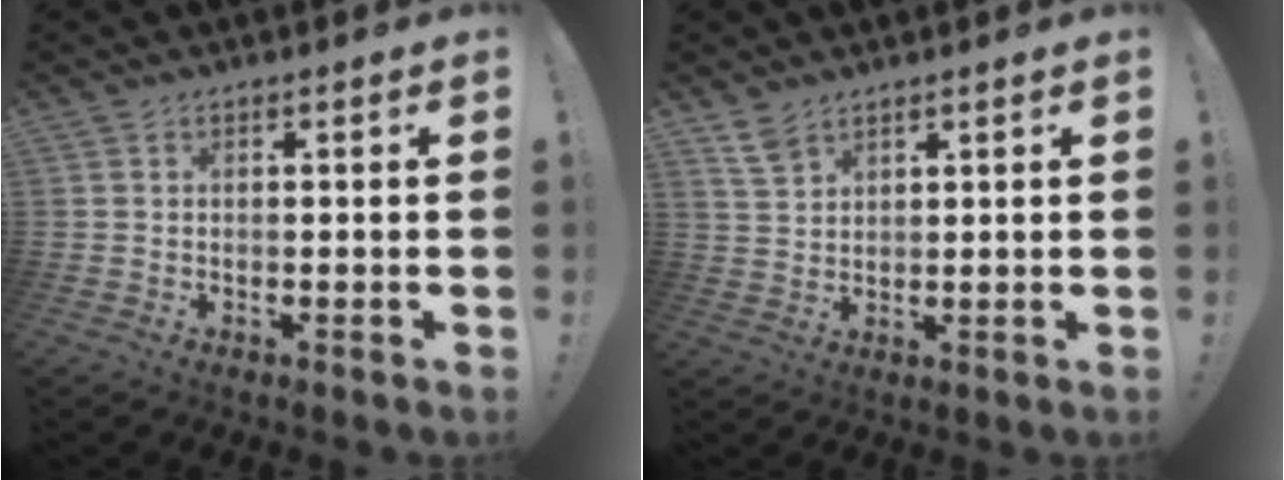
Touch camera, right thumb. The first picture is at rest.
{"total": 4.8, "force": [3.7, 2.2, 2.2], "torque": [-0.039, -0.018, 0.070]}